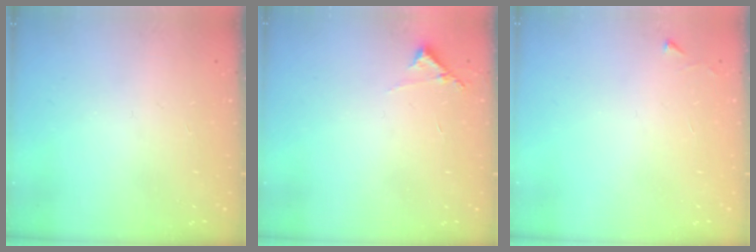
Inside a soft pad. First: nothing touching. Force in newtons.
{"total": 4.3, "press": 4.3, "slide": 0.2}
{"total": 2.3, "press": 2.3, "slide": 0.4}